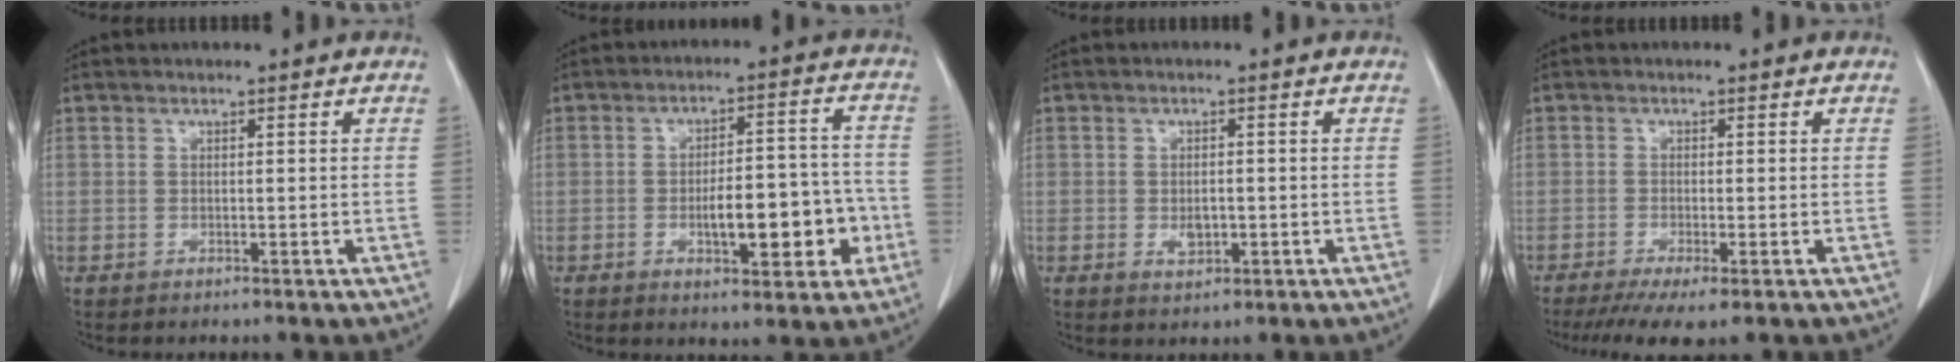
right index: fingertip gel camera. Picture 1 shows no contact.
{"total": 10.8, "force": [-3.0, 3.7, 9.6], "torque": [-0.143, 0.024, -0.038]}
{"total": 2.6, "force": [-0.6, 1.5, 2.0], "torque": [-0.034, 0.000, -0.002]}
{"total": 6.0, "force": [-4.2, 0.6, 4.2], "torque": [-0.064, -0.017, -0.068]}